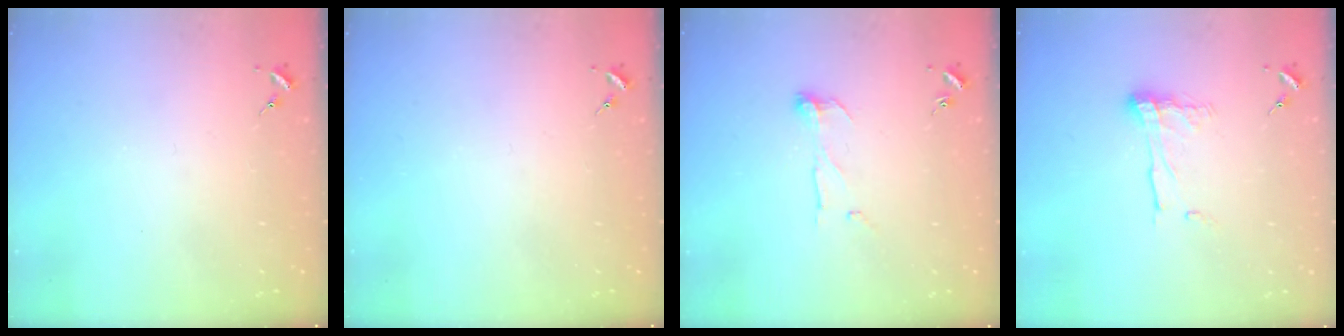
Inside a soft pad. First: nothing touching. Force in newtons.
{"total": 0.0}
{"total": 7.0, "press": 7.0, "slide": 0.1}
{"total": 9.6, "press": 9.5, "slide": 0.9}